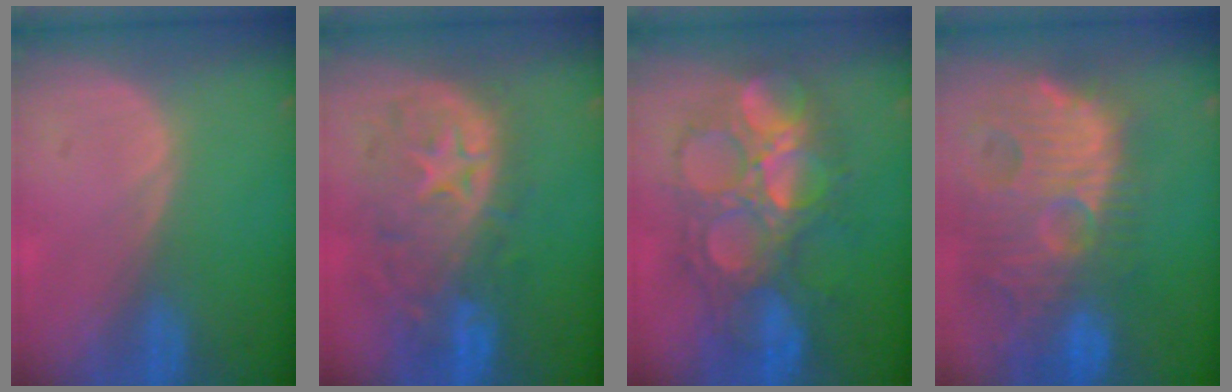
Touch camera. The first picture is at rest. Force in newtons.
{"total": 11.0, "press": 9.7, "slide": 5.1}
{"total": 10.6, "press": 10.5, "slide": 0.7}
{"total": 14.6, "press": 12.6, "slide": 7.3}